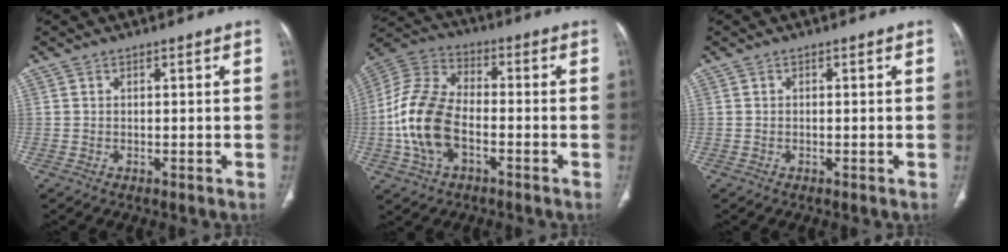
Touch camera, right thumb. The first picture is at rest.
{"total": 14.9, "force": [-3.6, 8.8, 11.4], "torque": [-0.239, 0.029, -0.073]}
{"total": 0.0}